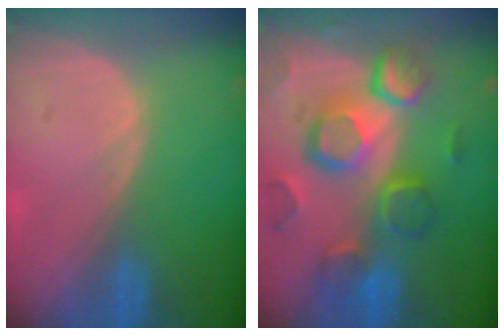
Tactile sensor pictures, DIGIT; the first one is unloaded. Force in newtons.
{"total": 12.3, "press": 10.6, "slide": 6.2}